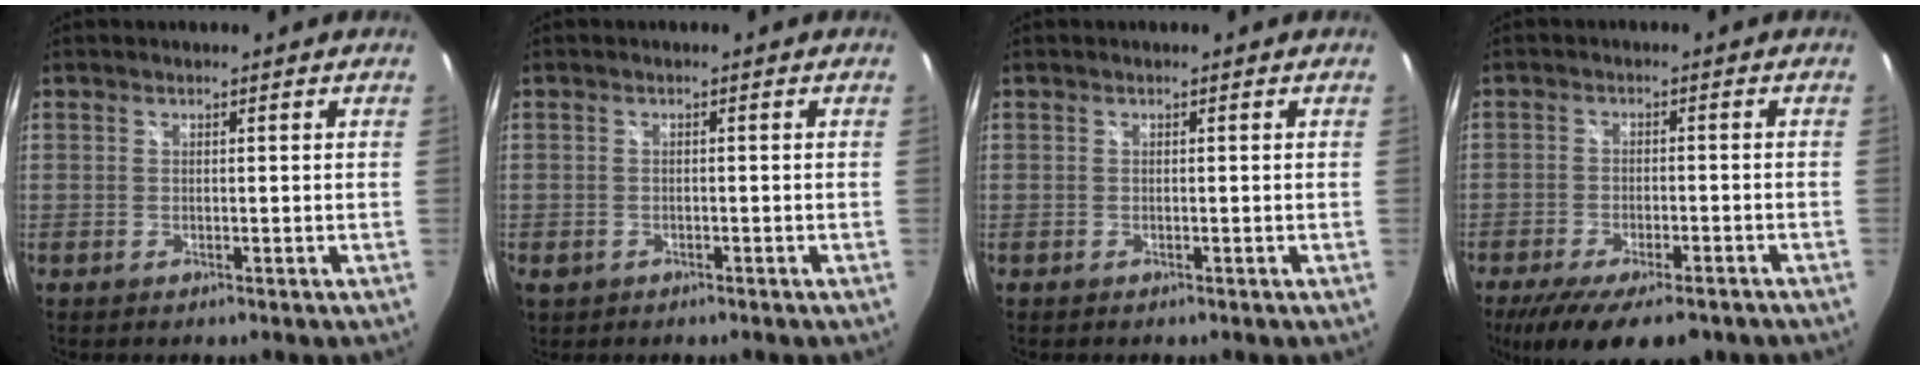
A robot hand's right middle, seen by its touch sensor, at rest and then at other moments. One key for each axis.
{"total": 2.4, "fx": -1.1, "fy": 1.8, "fz": 1.0, "tx": -0.024, "ty": -0.005, "tz": -0.017}
{"total": 0.0}
{"total": 13.0, "fx": -9.4, "fy": 4.3, "fz": 7.9, "tx": -0.164, "ty": -0.034, "tz": -0.148}